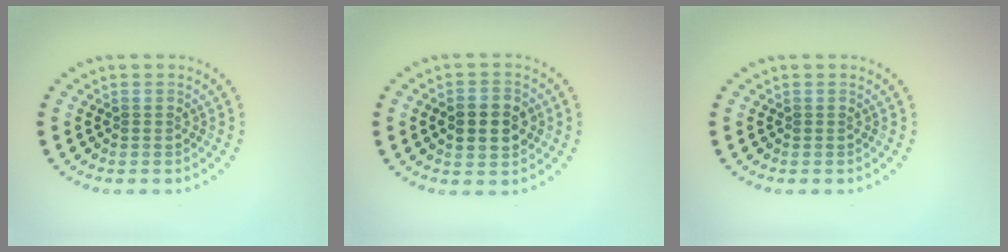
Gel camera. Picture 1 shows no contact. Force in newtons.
{"total": 4.5, "press": 4.5, "slide": 0.1}
{"total": 0.0}